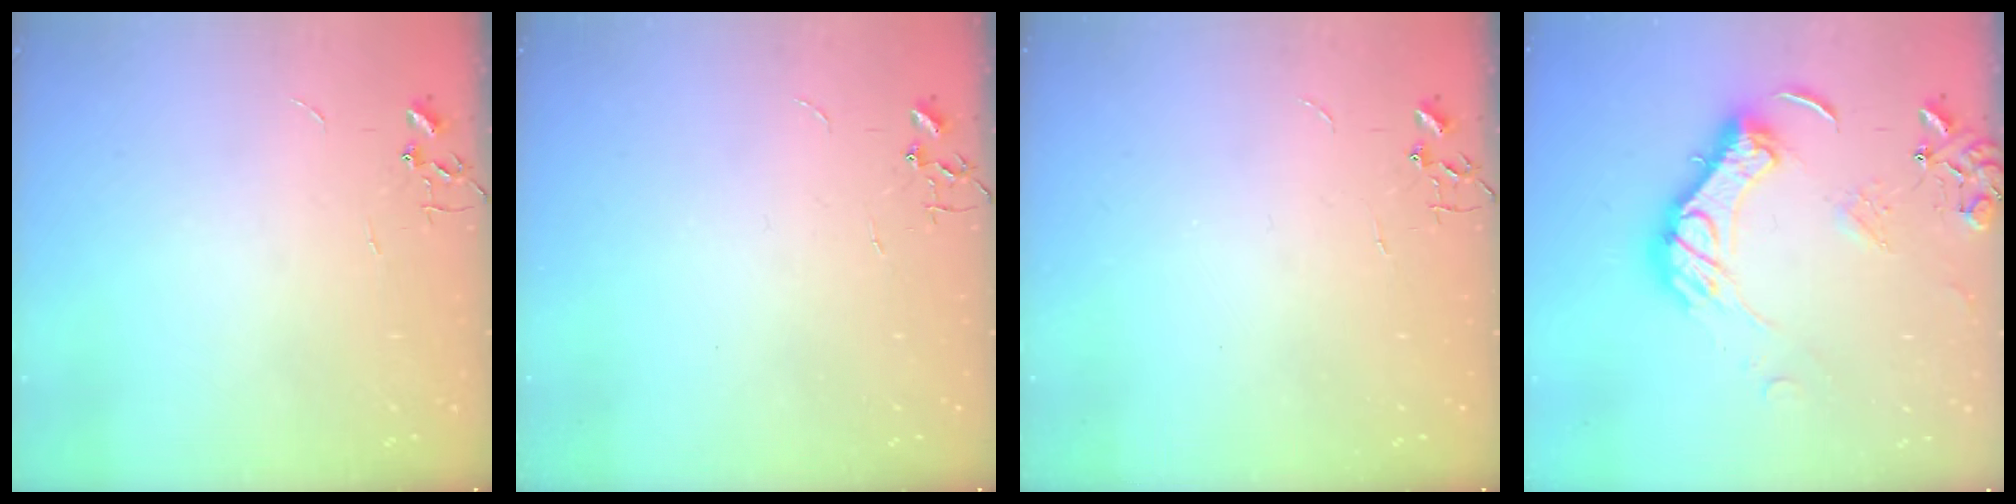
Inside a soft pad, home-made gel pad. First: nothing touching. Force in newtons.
{"total": 0.0}
{"total": 0.0}
{"total": 15.9, "press": 15.8, "slide": 1.9}